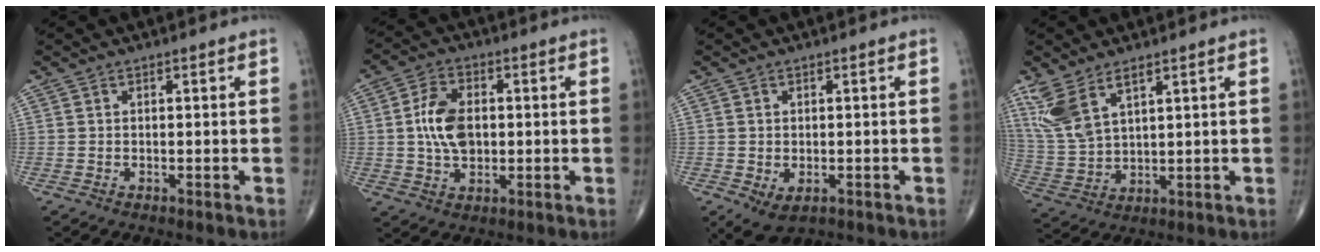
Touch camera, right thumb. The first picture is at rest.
{"total": 9.0, "force": [0.5, 5.6, 7.0], "torque": [-0.122, 0.004, 0.008]}
{"total": 5.1, "force": [-1.7, 3.2, 3.5], "torque": [-0.061, -0.003, -0.016]}
{"total": 9.0, "force": [5.4, 3.6, 6.2], "torque": [-0.137, -0.015, 0.126]}